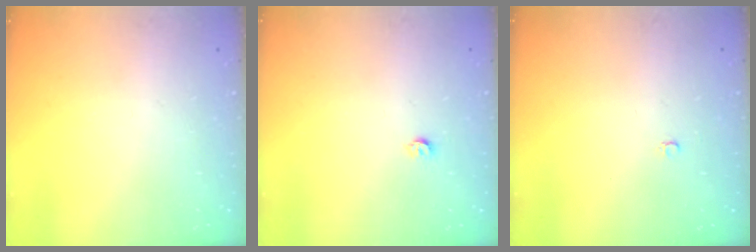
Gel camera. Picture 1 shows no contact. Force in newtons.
{"total": 3.0, "press": 3.0, "slide": 0.5}
{"total": 2.4, "press": 2.4, "slide": 0.2}